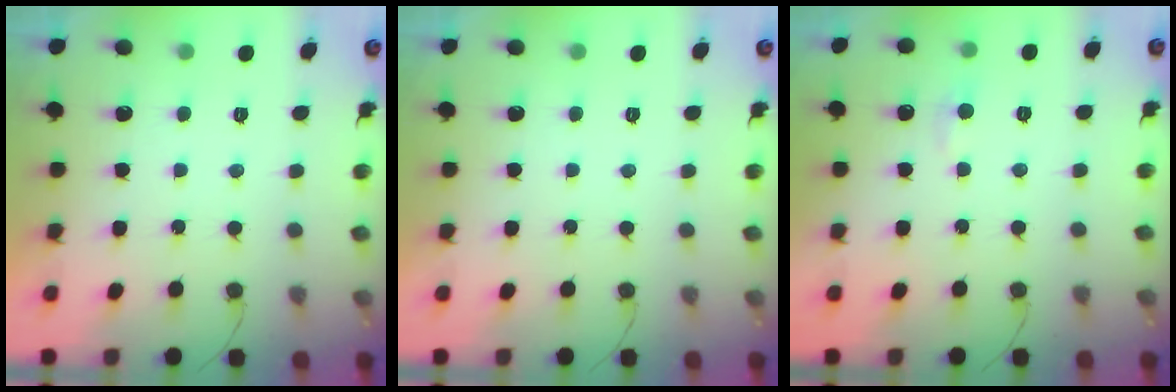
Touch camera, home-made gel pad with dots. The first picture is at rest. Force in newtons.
{"total": 0.0}
{"total": 4.1, "press": 4.1, "slide": 0.6}